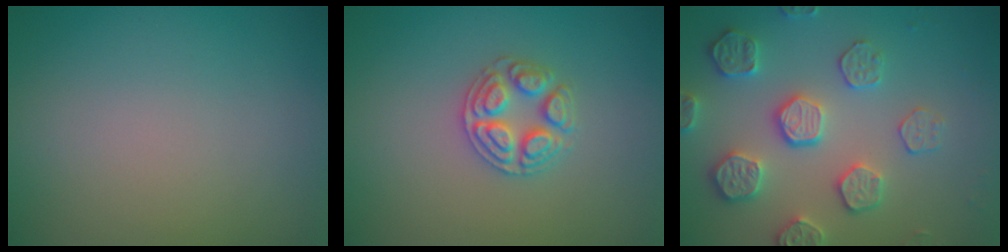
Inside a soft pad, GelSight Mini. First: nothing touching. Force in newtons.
{"total": 2.5, "press": 2.5, "slide": 0.4}
{"total": 4.5, "press": 4.4, "slide": 0.8}